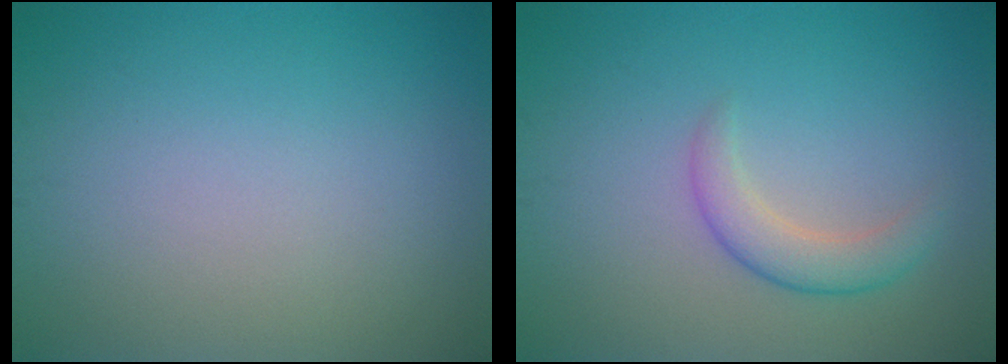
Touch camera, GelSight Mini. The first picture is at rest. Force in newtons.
{"total": 2.6, "press": 2.6, "slide": 0.1}